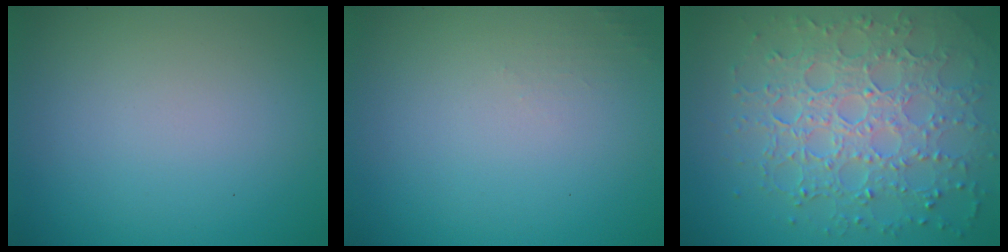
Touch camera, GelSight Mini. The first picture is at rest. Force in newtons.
{"total": 0.7, "press": 0.6, "slide": 0.1}
{"total": 8.0, "press": 5.6, "slide": 5.7}